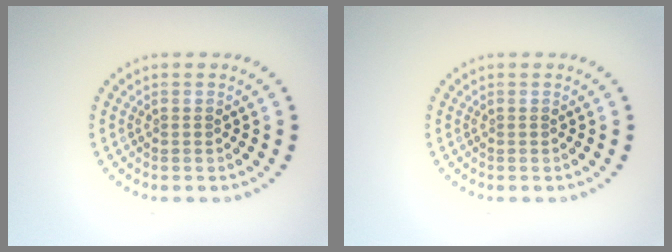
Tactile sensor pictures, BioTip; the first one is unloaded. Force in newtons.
{"total": 0.0}